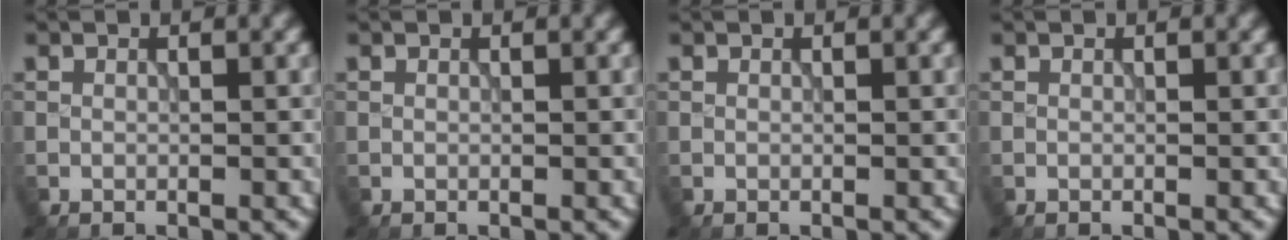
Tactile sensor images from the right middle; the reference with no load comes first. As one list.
[{"total": 0.0}, {"total": 0.0}, {"total": 0.0}]